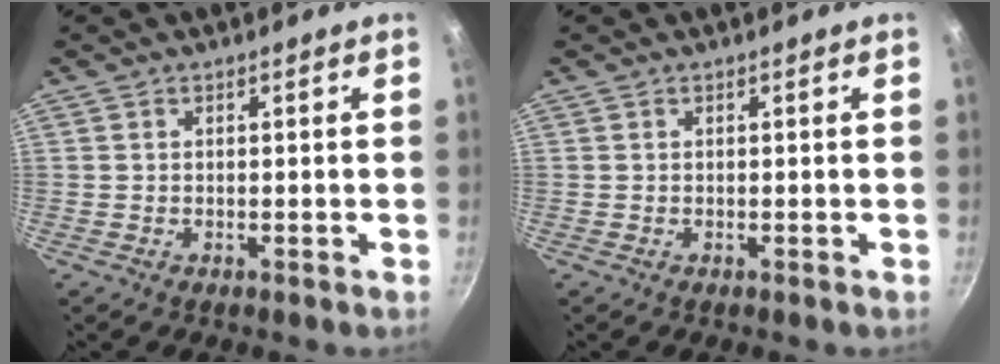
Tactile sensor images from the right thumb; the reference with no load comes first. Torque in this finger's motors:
{"motor_torque": [0.00, 0.00, -0.02, 0.33, 0.01]}